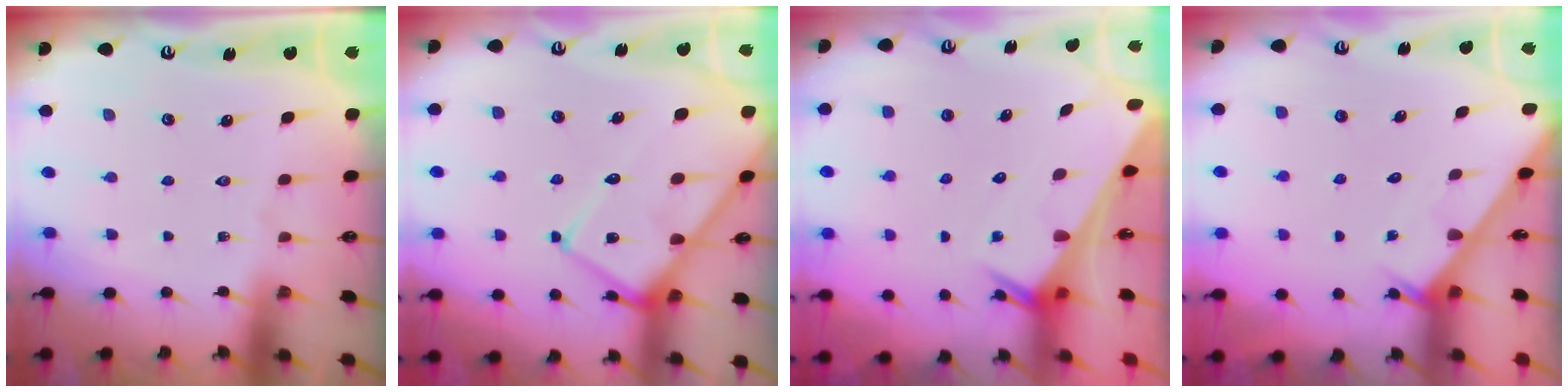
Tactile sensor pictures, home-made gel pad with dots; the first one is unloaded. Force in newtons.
{"total": 13.6, "press": 13.5, "slide": 1.5}
{"total": 2.6, "press": 2.6, "slide": 0.1}
{"total": 2.0, "press": 2.0, "slide": 0.1}